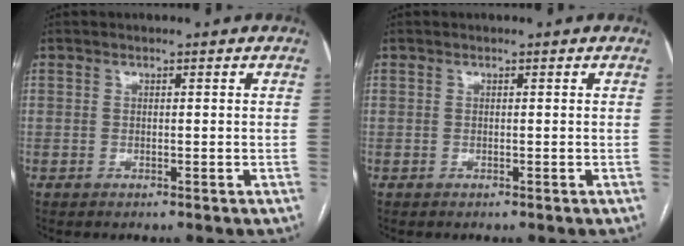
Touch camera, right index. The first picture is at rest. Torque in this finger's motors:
{"motor_torque": [0.02, 0.01, 0.00, 0.00]}